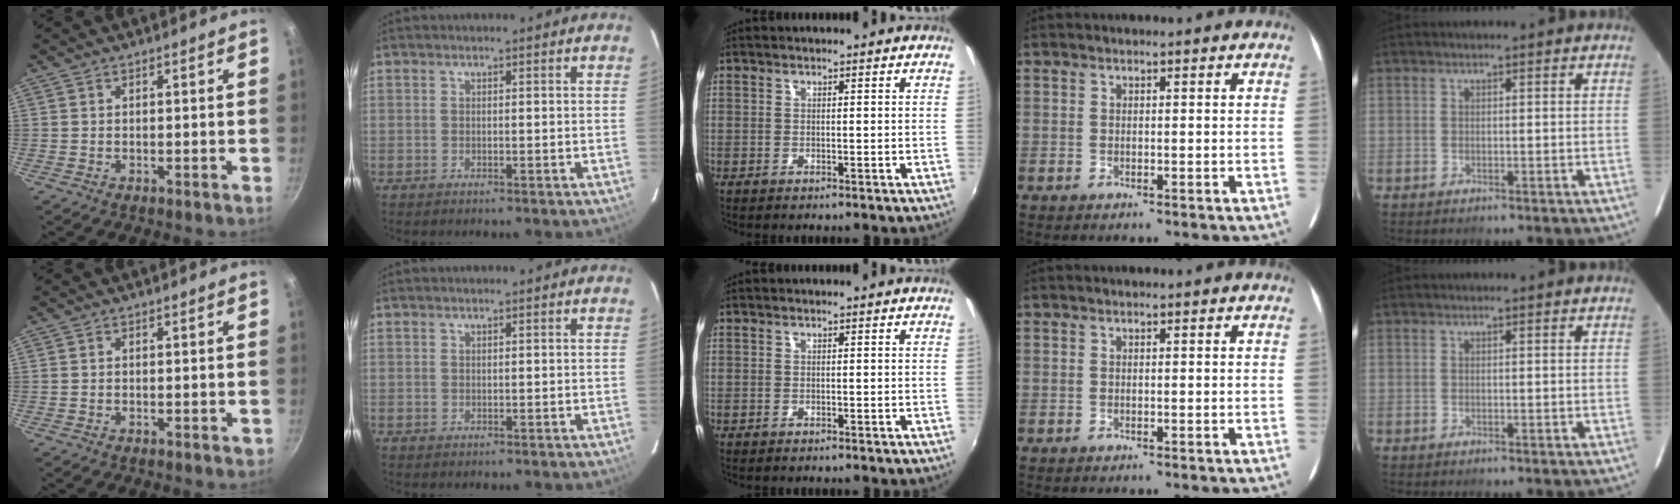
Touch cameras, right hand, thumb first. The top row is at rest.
{"thumb": {"total": 0.7, "force": [-0.3, 0.4, 0.4], "torque": [-0.003, 0.002, -0.005]}}